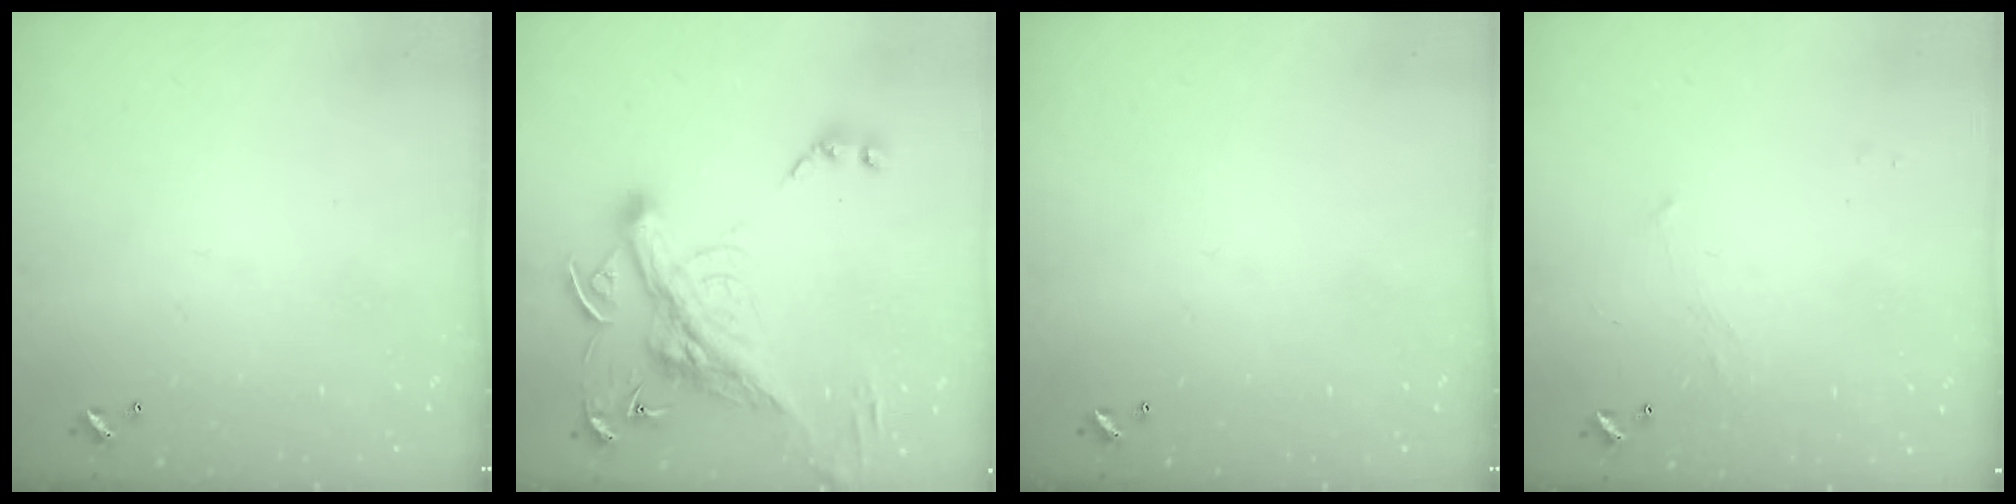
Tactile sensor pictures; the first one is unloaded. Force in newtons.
{"total": 9.2, "press": 8.9, "slide": 2.3}
{"total": 0.0}
{"total": 3.0, "press": 2.9, "slide": 0.4}